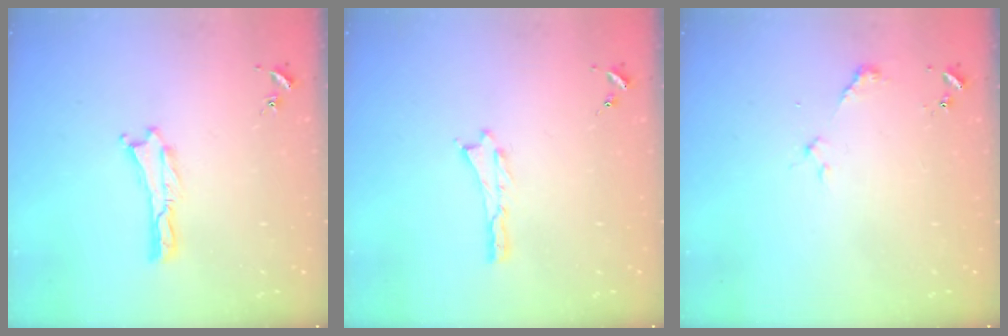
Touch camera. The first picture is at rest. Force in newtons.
{"total": 0.0}
{"total": 2.3, "press": 2.3, "slide": 0.1}